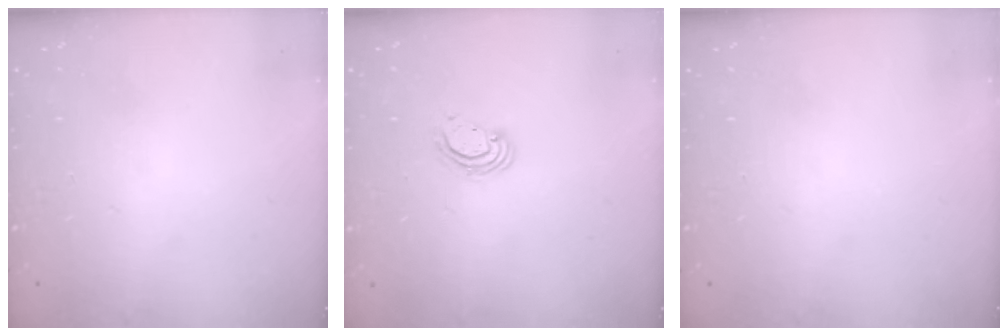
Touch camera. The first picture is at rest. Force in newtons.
{"total": 2.8, "press": 2.8, "slide": 0.2}
{"total": 0.0}